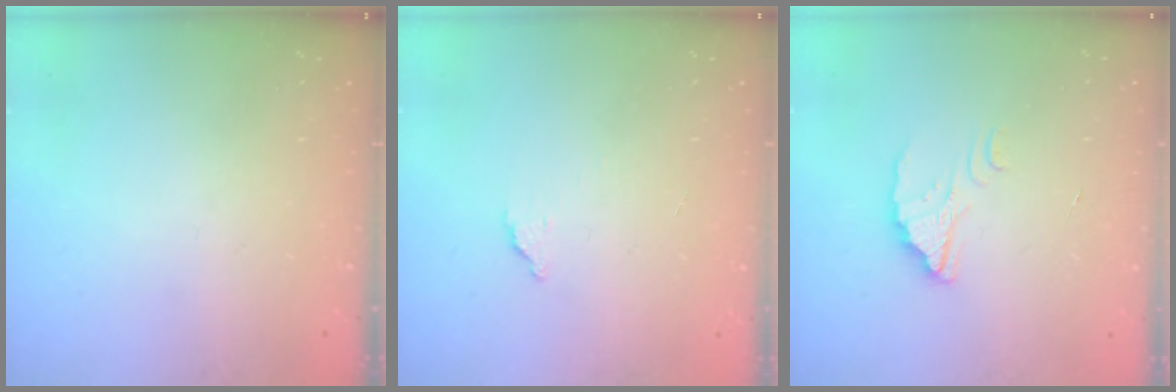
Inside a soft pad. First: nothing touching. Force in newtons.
{"total": 2.0, "press": 2.0, "slide": 0.1}
{"total": 1.6, "press": 1.6, "slide": 0.0}